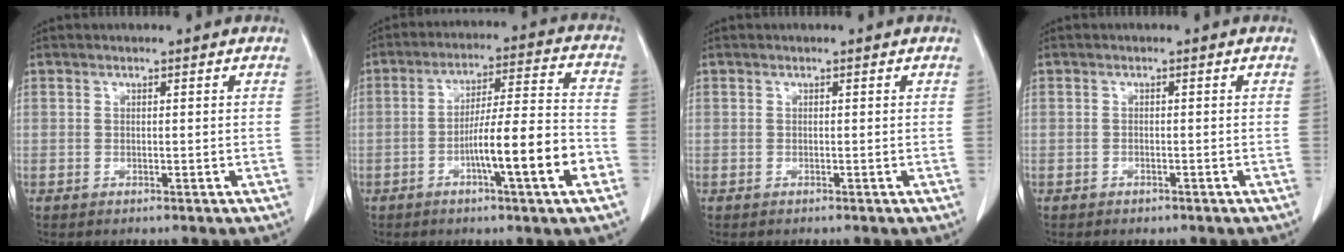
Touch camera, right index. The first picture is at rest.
{"total": 12.3, "force": [-4.6, 0.2, 11.4], "torque": [-0.181, 0.007, -0.072]}
{"total": 0.0}
{"total": 0.7, "force": [-0.6, 0.4, 0.2], "torque": [-0.012, -0.002, -0.007]}